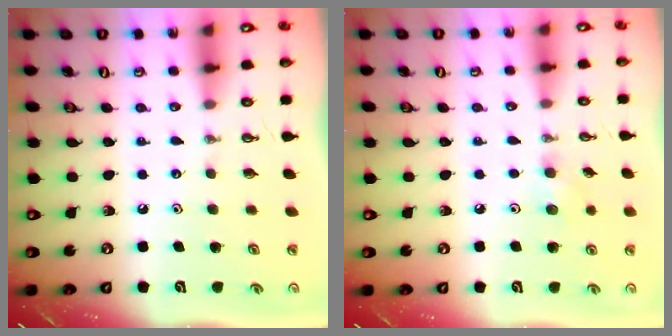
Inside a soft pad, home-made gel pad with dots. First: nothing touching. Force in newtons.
{"total": 5.5, "press": 5.3, "slide": 1.3}